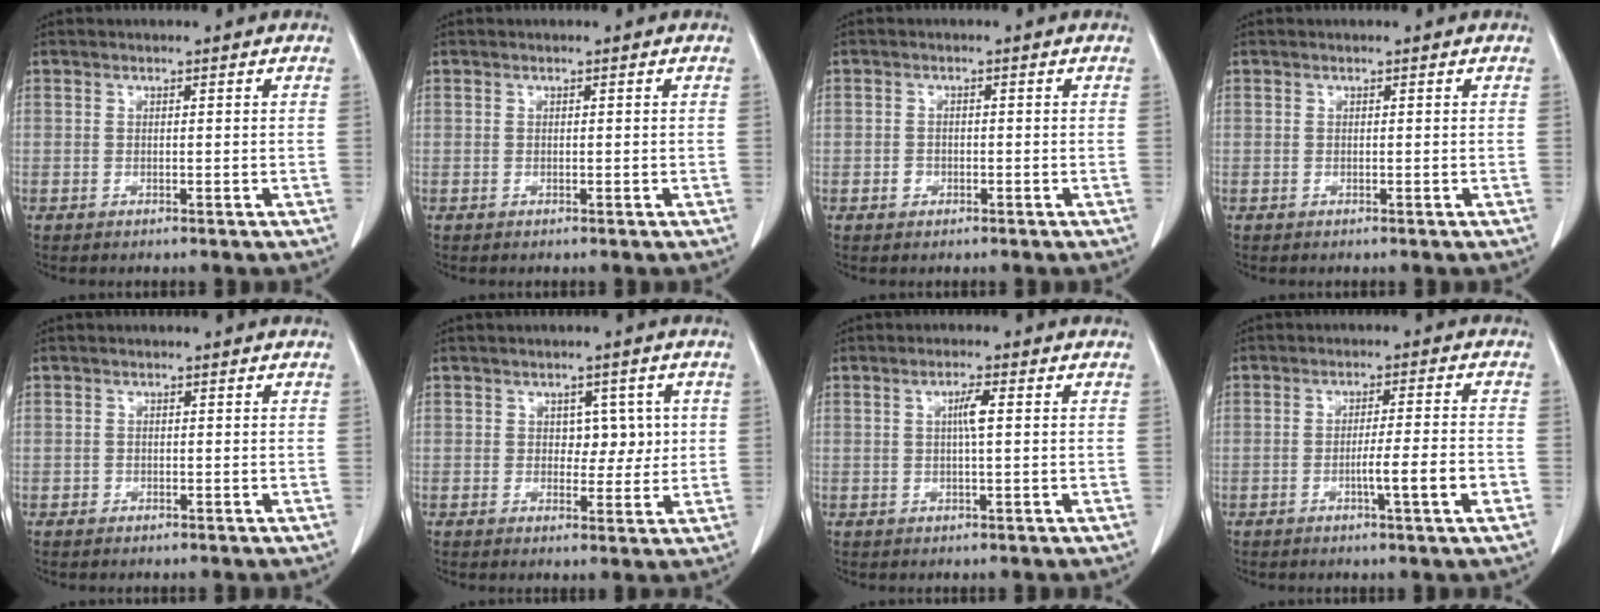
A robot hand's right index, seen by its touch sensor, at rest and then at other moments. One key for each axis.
{"total": 0.0}
{"total": 1.3, "fx": -0.4, "fy": 1.2, "fz": 0.3, "tx": 0.001, "ty": 0.006, "tz": -0.006}
{"total": 0.0}
{"total": 0.5, "fx": -0.2, "fy": 0.5, "fz": 0.0, "tx": -0.001, "ty": 0.005, "tz": -0.004}
{"total": 4.0, "fx": 0.8, "fy": 2.6, "fz": 2.9, "tx": -0.025, "ty": 0.006, "tz": 0.014}
{"total": 2.6, "fx": 0.4, "fy": 0.2, "fz": 2.5, "tx": -0.046, "ty": 0.002, "tz": 0.007}
{"total": 6.1, "fx": -2.1, "fy": -0.4, "fz": 5.7, "tx": -0.085, "ty": -0.005, "tz": -0.033}